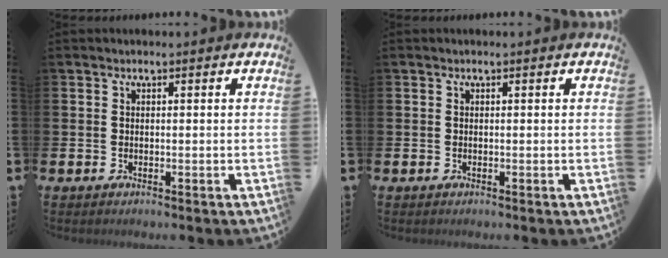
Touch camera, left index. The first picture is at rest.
{"total": 0.0}